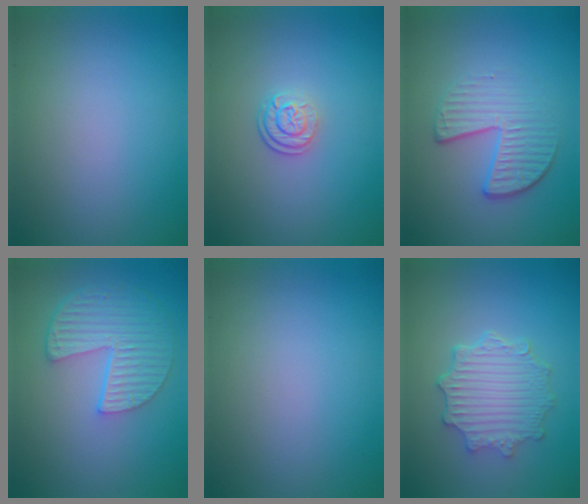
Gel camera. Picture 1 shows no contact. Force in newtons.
{"total": 2.5, "press": 1.9, "slide": 1.7}
{"total": 3.9, "press": 3.0, "slide": 2.6}
{"total": 5.7, "press": 4.4, "slide": 3.7}
{"total": 0.0}
{"total": 5.1, "press": 4.1, "slide": 3.0}